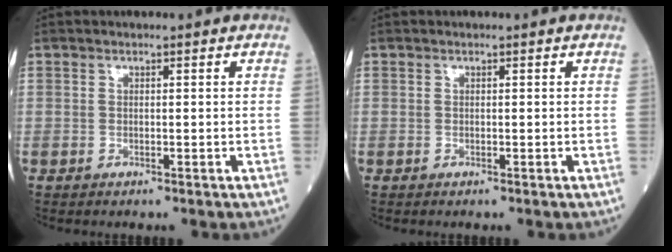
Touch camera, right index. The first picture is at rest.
{"total": 0.0}